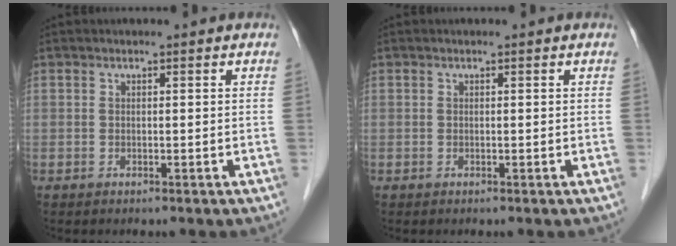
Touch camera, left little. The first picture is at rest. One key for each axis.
{"total": 0.0}